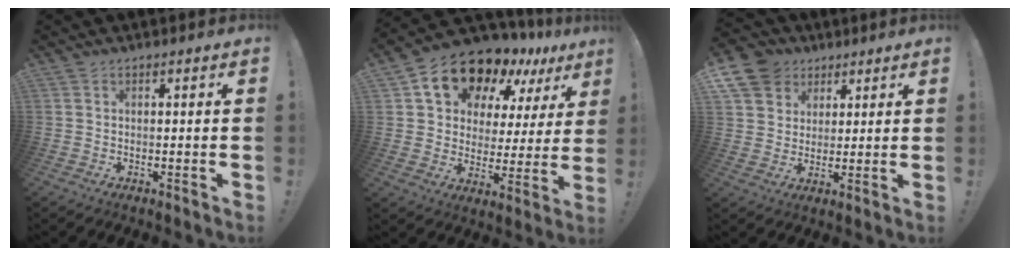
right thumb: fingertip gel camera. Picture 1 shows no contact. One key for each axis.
{"total": 15.9, "fx": 12.1, "fy": 7.8, "fz": 6.7, "tx": -0.107, "ty": -0.096, "tz": 0.217}
{"total": 10.8, "fx": 5.3, "fy": 8.8, "fz": 3.1, "tx": -0.047, "ty": -0.031, "tz": 0.107}